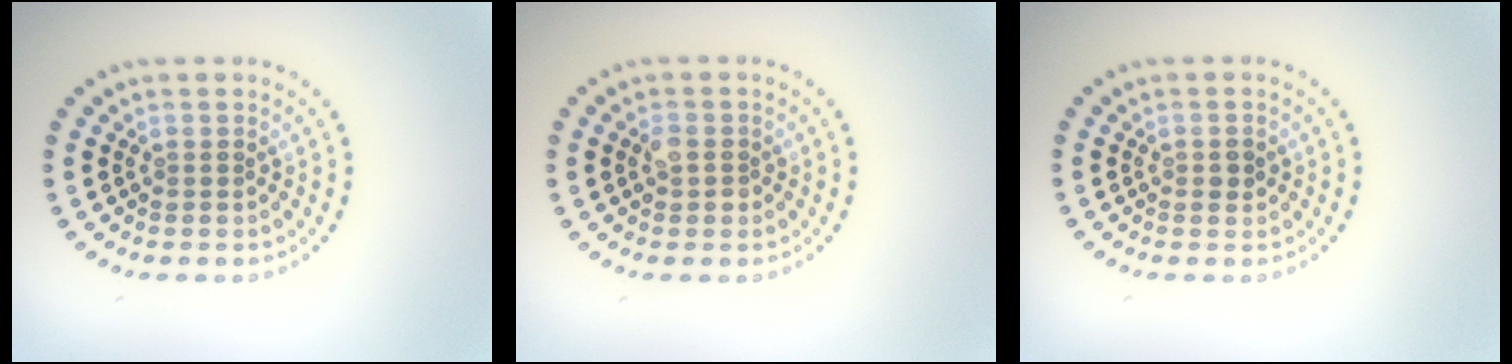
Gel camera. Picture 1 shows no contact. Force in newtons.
{"total": 1.5, "press": 1.5, "slide": 0.2}
{"total": 1.0, "press": 1.0, "slide": 0.1}